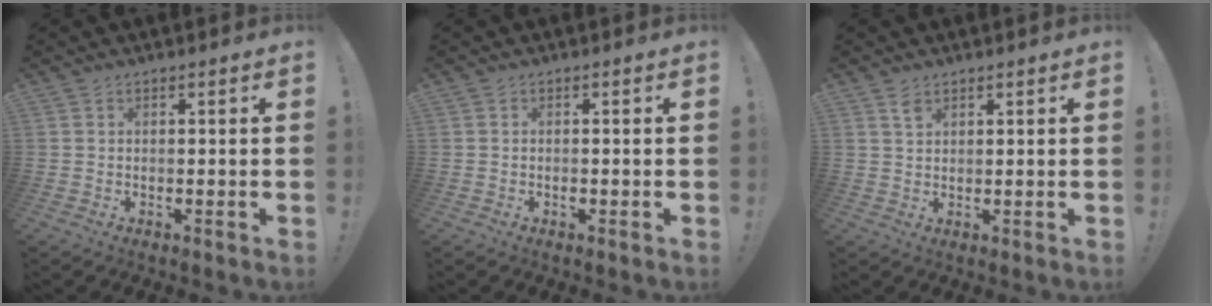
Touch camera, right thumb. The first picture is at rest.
{"total": 0.7, "force": [-0.5, 0.3, 0.4], "torque": [-0.006, 0.000, -0.008]}
{"total": 2.5, "force": [1.7, 1.3, 1.3], "torque": [-0.007, -0.012, 0.029]}